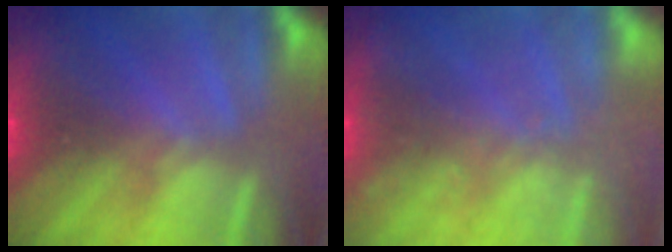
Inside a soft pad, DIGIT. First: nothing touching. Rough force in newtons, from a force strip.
{"total": 2.4}